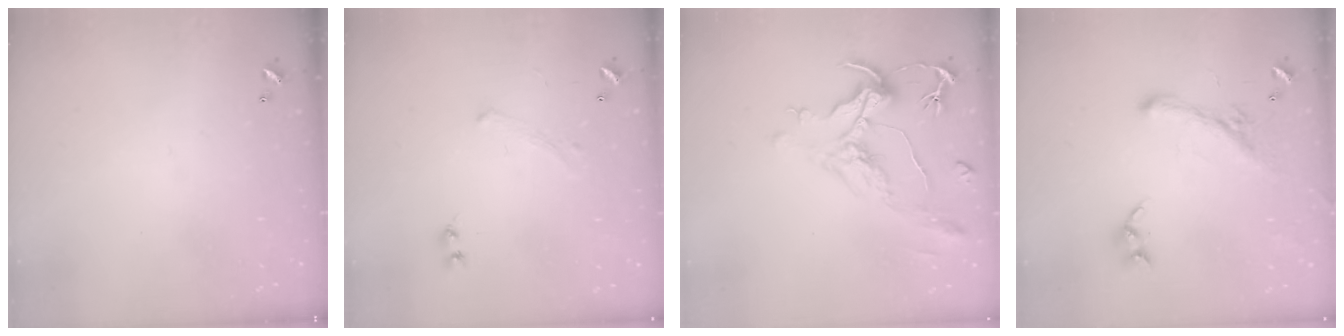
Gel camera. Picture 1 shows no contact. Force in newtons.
{"total": 0.0}
{"total": 1.9, "press": 1.4, "slide": 1.2}
{"total": 2.5, "press": 2.0, "slide": 1.4}